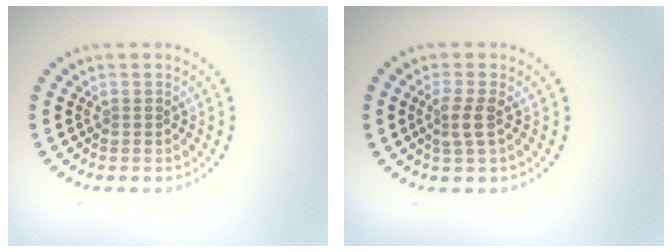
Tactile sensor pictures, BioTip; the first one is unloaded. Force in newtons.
{"total": 1.9, "press": 1.5, "slide": 1.2}